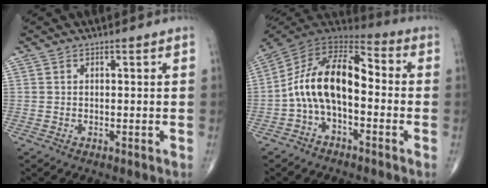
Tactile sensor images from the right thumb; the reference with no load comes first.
{"total": 14.8, "force": [-2.0, 8.0, 12.3], "torque": [-0.205, 0.060, -0.048]}